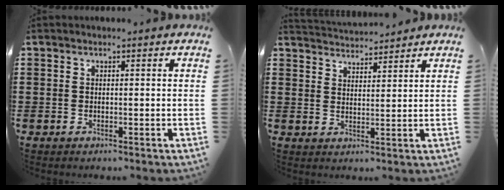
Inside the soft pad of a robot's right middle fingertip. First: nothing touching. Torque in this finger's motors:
{"motor_torque": [0.00, 0.00, 0.00, -0.02]}